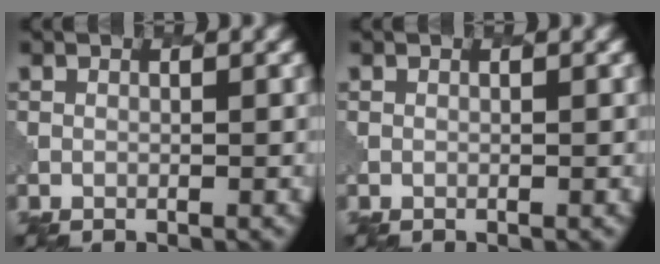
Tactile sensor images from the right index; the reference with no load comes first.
{"total": 0.0}